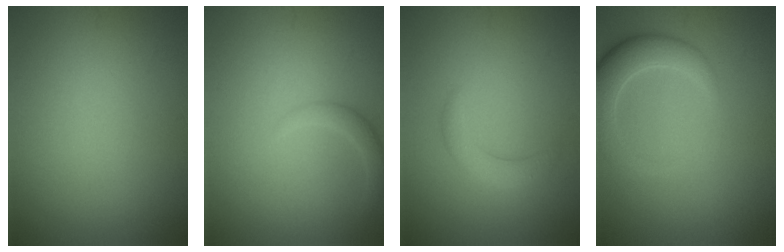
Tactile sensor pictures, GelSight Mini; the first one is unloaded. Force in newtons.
{"total": 1.4, "press": 1.4, "slide": 0.1}
{"total": 2.2, "press": 2.2, "slide": 0.1}
{"total": 4.2, "press": 4.2, "slide": 0.5}